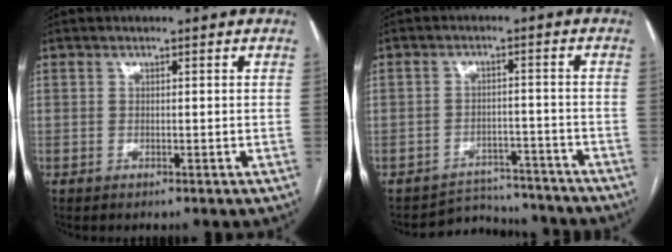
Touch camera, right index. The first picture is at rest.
{"total": 7.9, "force": [-7.4, 2.6, -1.2], "torque": [0.029, 0.028, -0.100]}